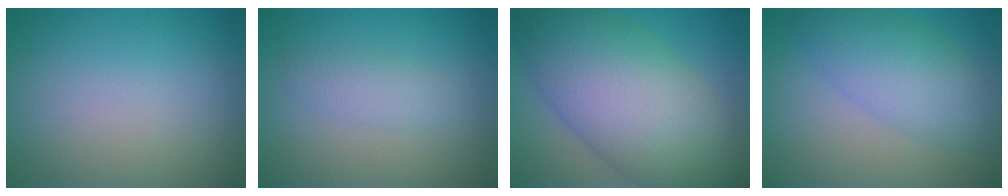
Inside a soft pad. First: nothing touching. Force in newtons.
{"total": 1.9, "press": 1.9, "slide": 0.0}
{"total": 13.0, "press": 13.0, "slide": 0.2}
{"total": 5.3, "press": 5.3, "slide": 0.1}